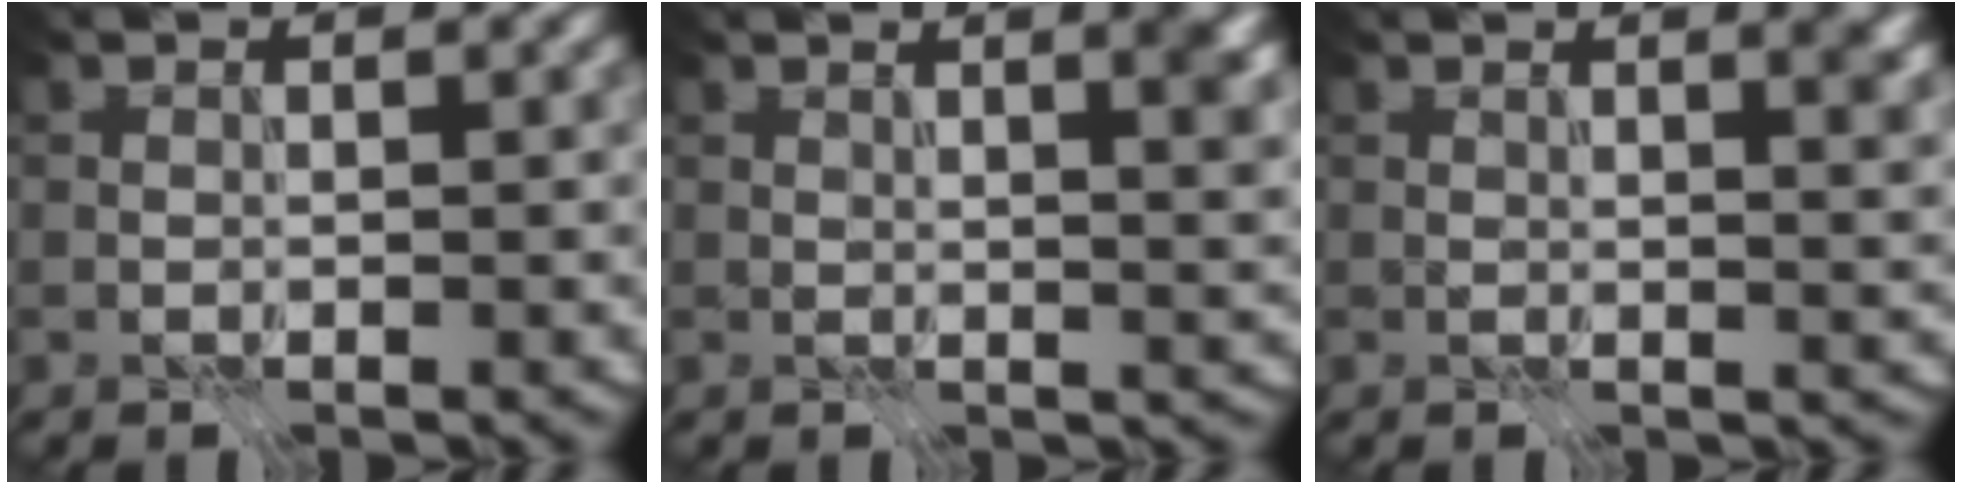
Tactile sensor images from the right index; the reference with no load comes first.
{"total": 3.6, "force": [1.8, 0.6, 3.0], "torque": [-0.036, 0.003, 0.029]}
{"total": 2.7, "force": [1.4, 0.6, 2.3], "torque": [-0.031, 0.000, 0.024]}